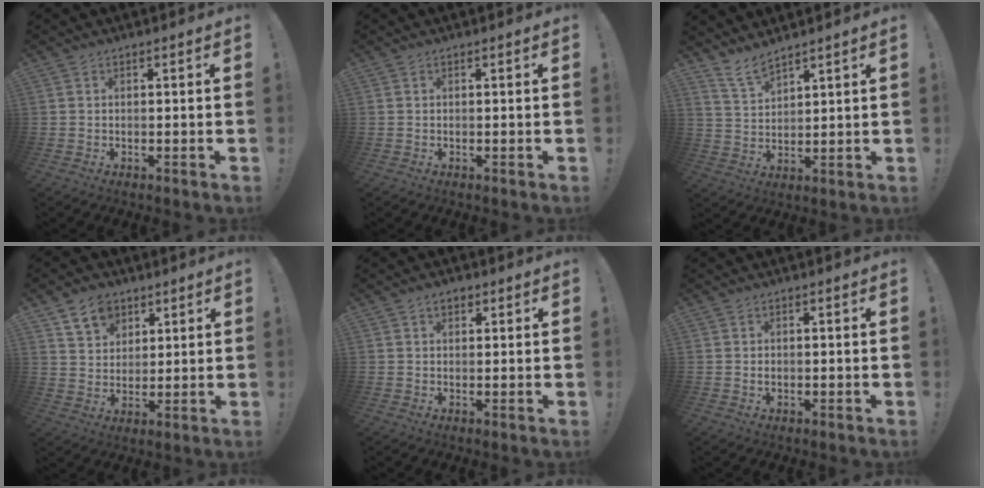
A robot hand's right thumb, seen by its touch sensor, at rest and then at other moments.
{"total": 0.0}
{"total": 6.5, "force": [5.7, 1.5, 2.6], "torque": [-0.062, -0.031, 0.109]}
{"total": 8.9, "force": [5.3, 6.7, 2.7], "torque": [-0.035, -0.027, 0.102]}
{"total": 2.6, "force": [1.3, 1.6, 1.5], "torque": [-0.019, -0.002, 0.021]}
{"total": 0.6, "force": [-0.1, 0.5, 0.3], "torque": [-0.010, 0.005, -0.003]}